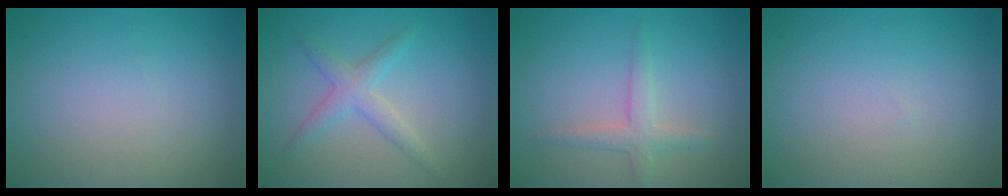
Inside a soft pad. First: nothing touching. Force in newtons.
{"total": 2.5, "press": 2.5, "slide": 0.1}
{"total": 2.2, "press": 2.2, "slide": 0.1}
{"total": 0.0}